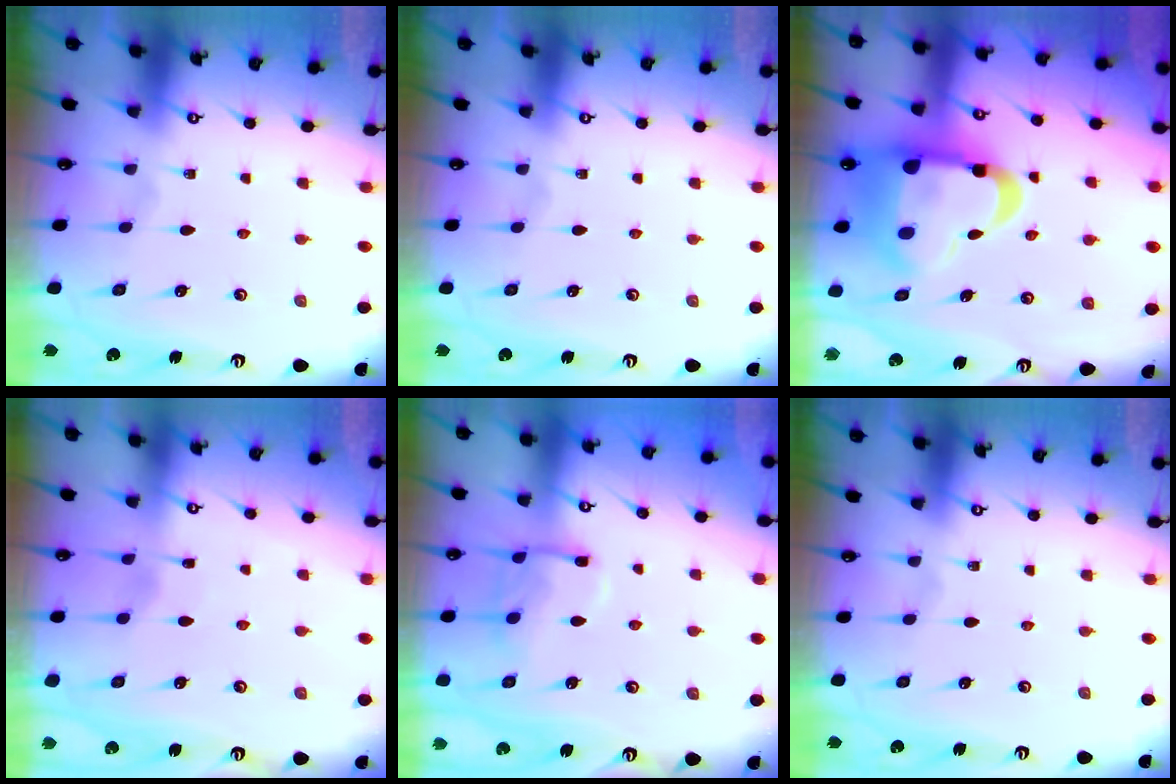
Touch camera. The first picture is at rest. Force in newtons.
{"total": 0.0}
{"total": 20.7, "press": 20.6, "slide": 2.4}
{"total": 2.6, "press": 2.5, "slide": 0.2}
{"total": 9.8, "press": 9.8, "slide": 1.0}
{"total": 0.0}